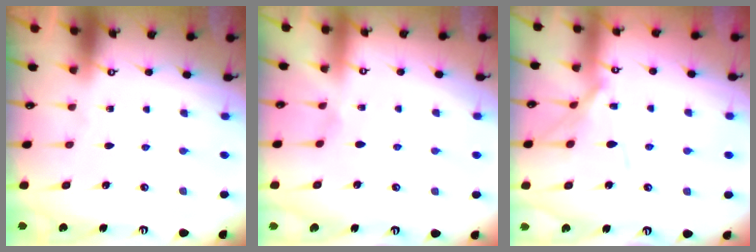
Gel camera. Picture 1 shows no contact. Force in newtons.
{"total": 3.1, "press": 3.0, "slide": 0.5}
{"total": 11.3, "press": 11.3, "slide": 0.9}